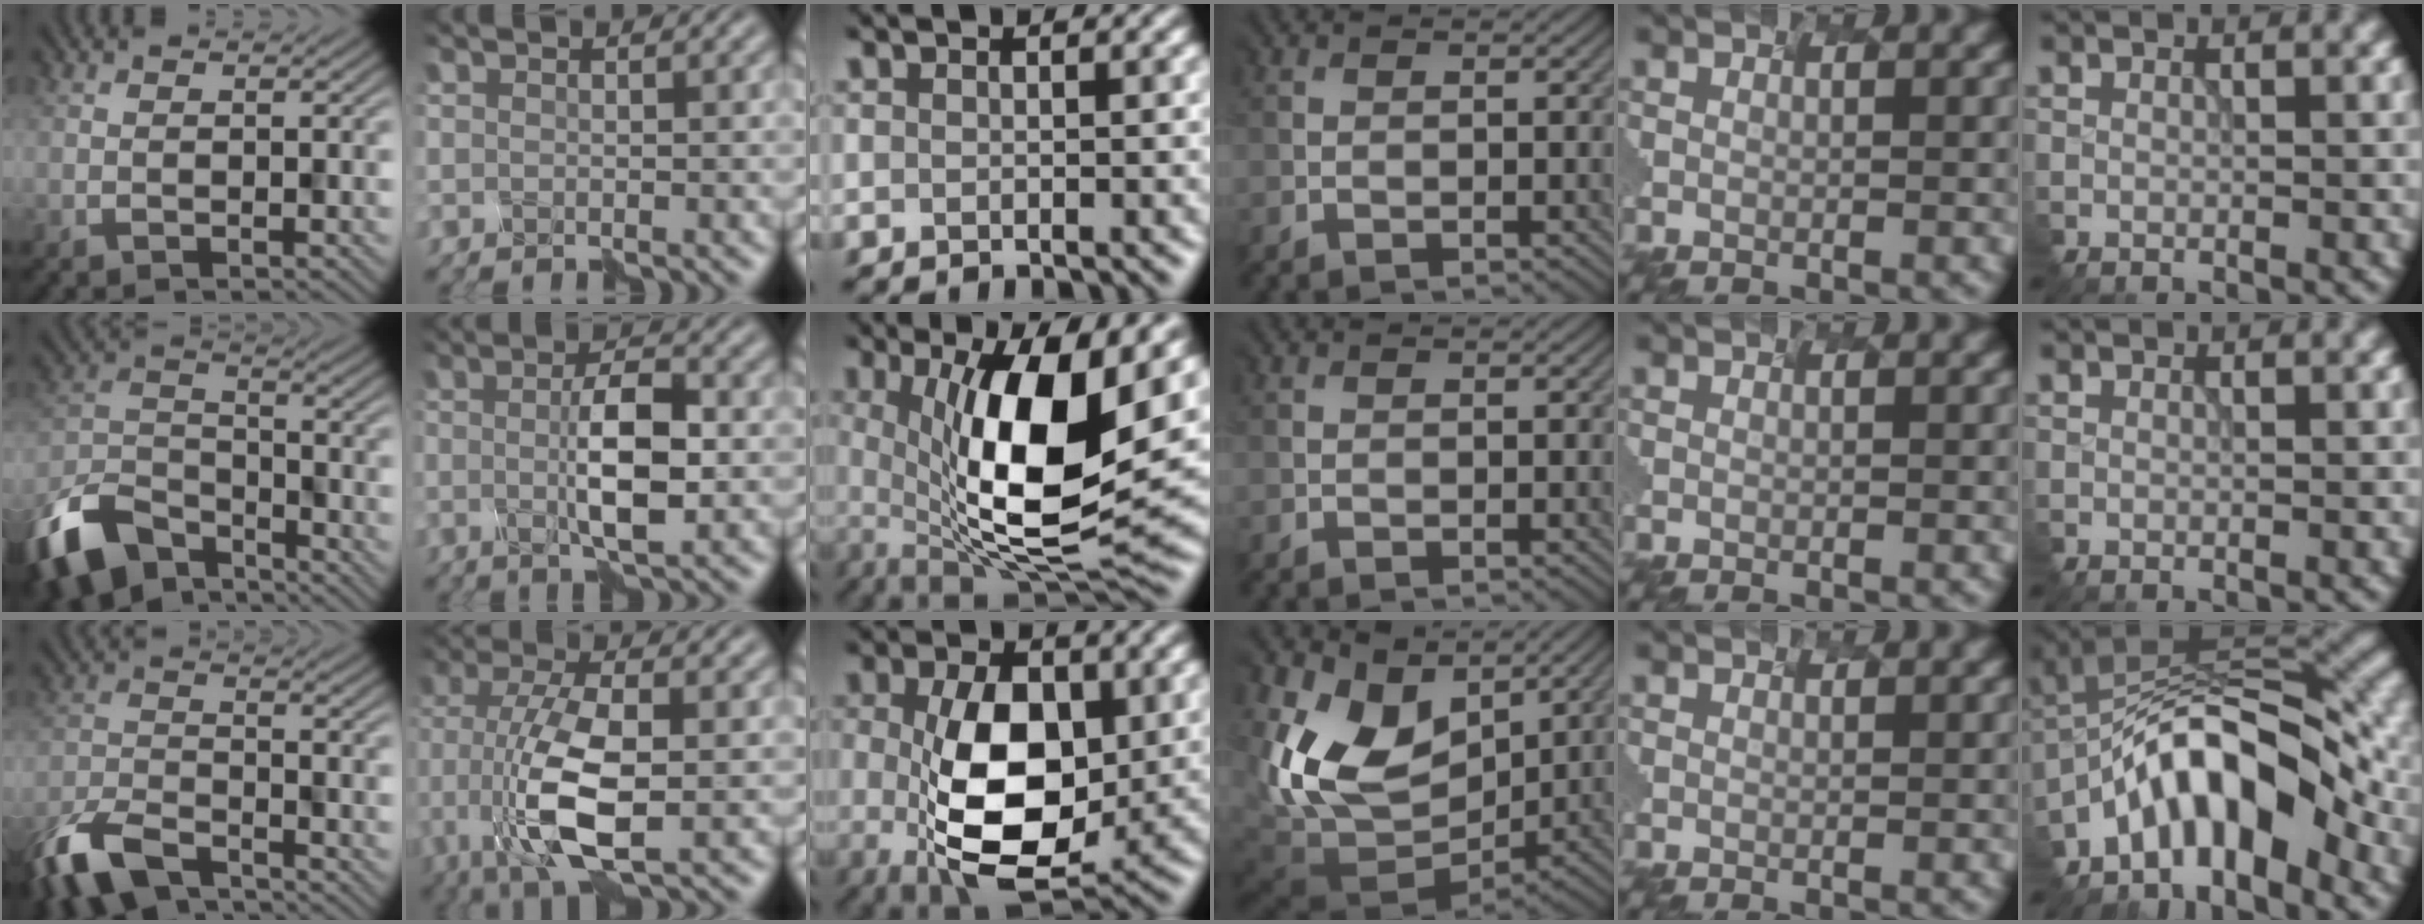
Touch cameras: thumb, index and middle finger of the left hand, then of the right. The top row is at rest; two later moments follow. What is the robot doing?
{"motion": "disassemble", "object": "markers"}